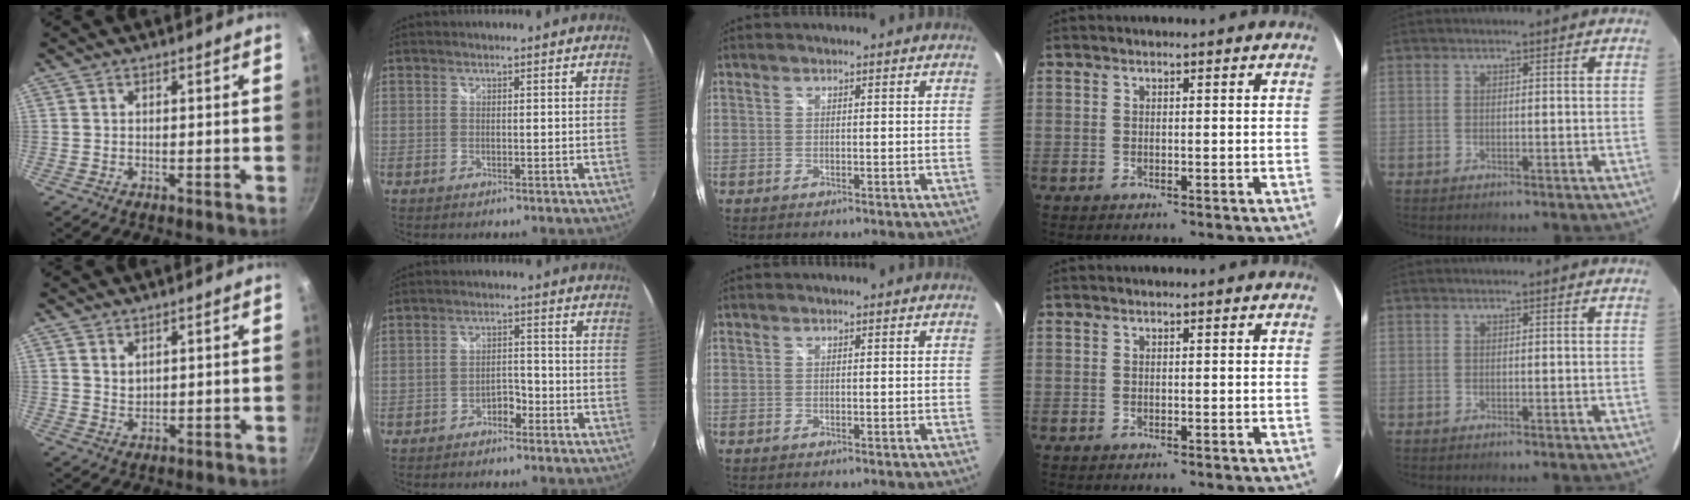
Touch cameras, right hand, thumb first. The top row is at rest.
{"thumb": {"total": 2.2, "force": [1.4, 1.3, 1.1], "torque": [-0.017, -0.010, 0.028]}, "index": {"total": 3.4, "force": [-2.5, 1.8, 1.4], "torque": [-0.029, 0.006, -0.038]}}